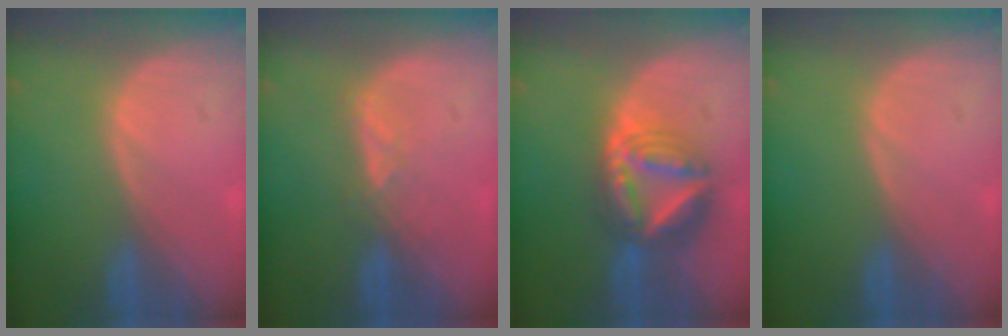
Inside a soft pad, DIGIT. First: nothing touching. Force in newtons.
{"total": 2.3, "press": 2.2, "slide": 0.9}
{"total": 9.0, "press": 9.0, "slide": 0.9}
{"total": 0.0}